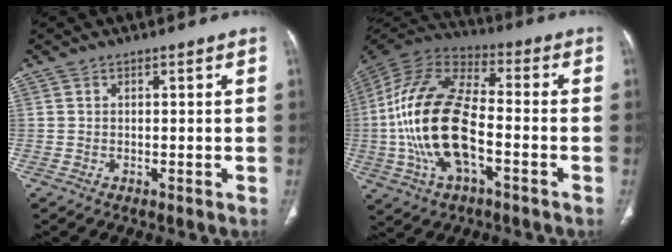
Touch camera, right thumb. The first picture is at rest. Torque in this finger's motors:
{"motor_torque": [2.31, 2.70, 2.58, -0.19, 0.86]}